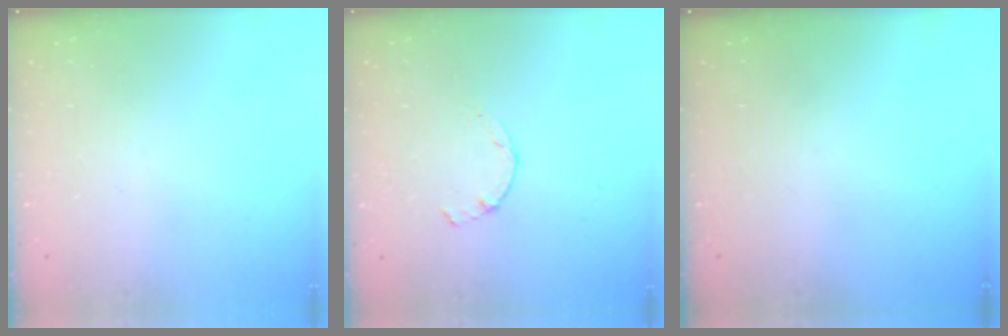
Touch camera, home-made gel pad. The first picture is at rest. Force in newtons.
{"total": 0.8, "press": 0.7, "slide": 0.2}
{"total": 0.0}